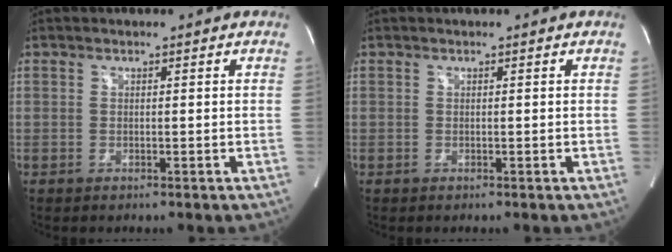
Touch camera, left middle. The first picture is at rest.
{"total": 0.0}